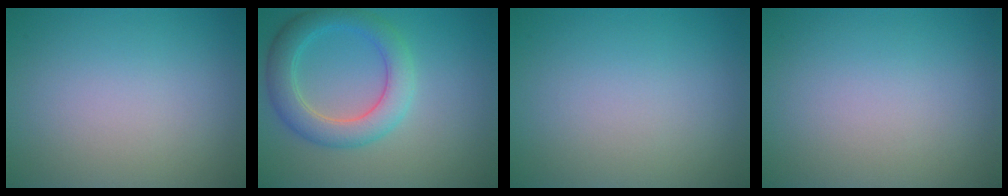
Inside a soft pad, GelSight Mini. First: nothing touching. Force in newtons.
{"total": 4.6, "press": 4.6, "slide": 0.3}
{"total": 0.0}
{"total": 0.0}